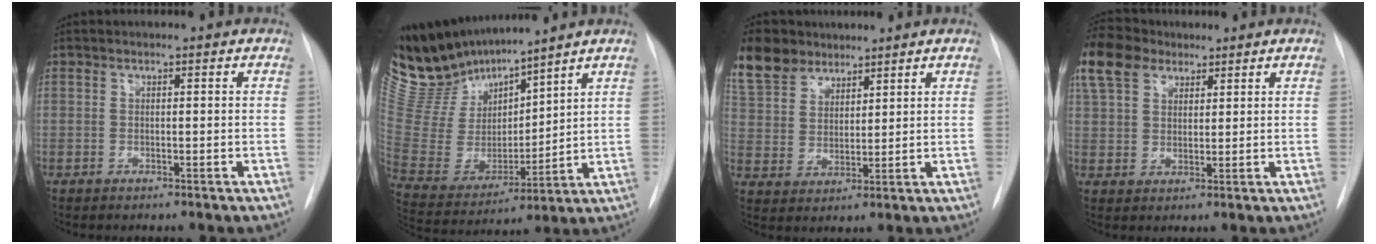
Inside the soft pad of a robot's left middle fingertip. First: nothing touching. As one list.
[{"total": 15.0, "force": [14.1, 2.8, 4.1], "torque": [-0.102, -0.005, 0.293]}, {"total": 10.3, "force": [8.0, 5.8, 3.0], "torque": [-0.072, 0.023, 0.164]}, {"total": 10.4, "force": [7.0, 6.2, 4.6], "torque": [-0.112, 0.035, 0.135]}]